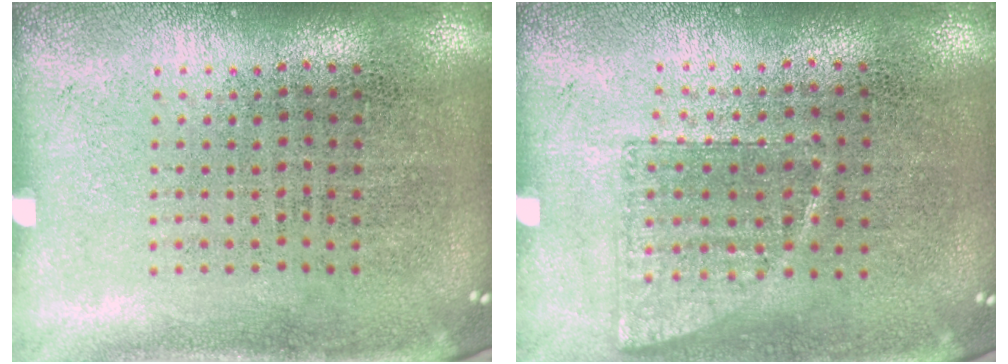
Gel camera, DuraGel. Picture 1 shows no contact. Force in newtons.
{"total": 0.7, "press": 0.7, "slide": 0.2}